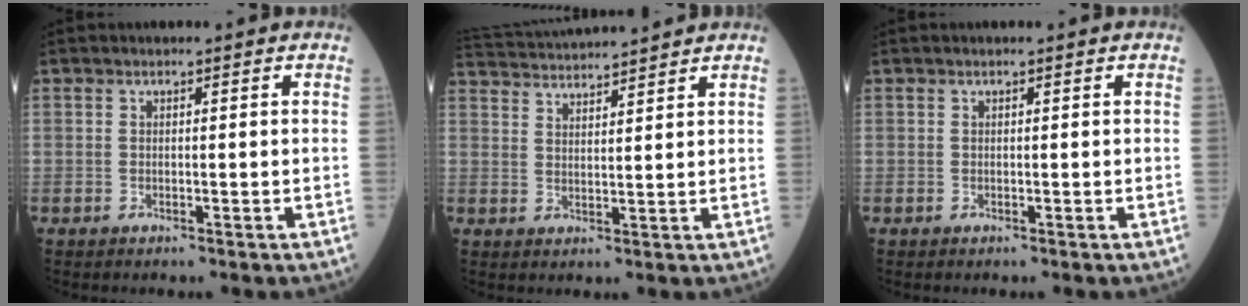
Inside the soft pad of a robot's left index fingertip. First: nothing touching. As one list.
[{"total": 11.3, "force": [10.8, 0.0, 3.3], "torque": [-0.074, 0.032, 0.172]}, {"total": 0.0}]